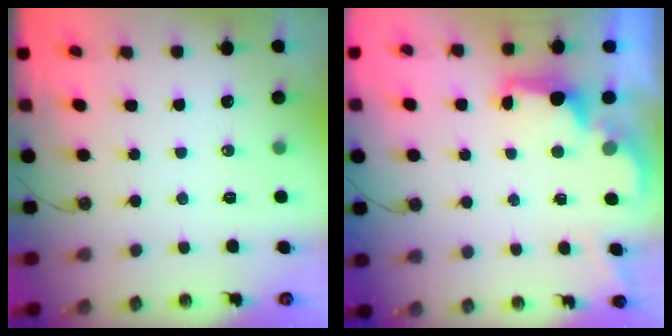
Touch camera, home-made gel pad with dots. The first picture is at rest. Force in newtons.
{"total": 2.6, "press": 2.5, "slide": 0.6}